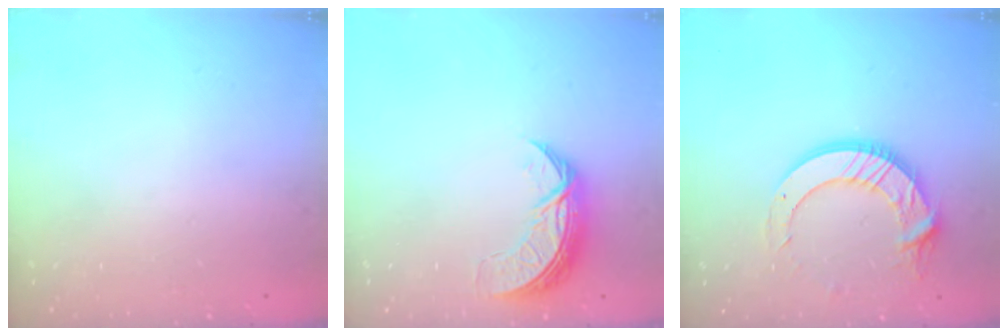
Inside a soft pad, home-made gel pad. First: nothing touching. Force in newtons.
{"total": 7.7, "press": 7.6, "slide": 0.7}
{"total": 14.7, "press": 14.7, "slide": 1.6}